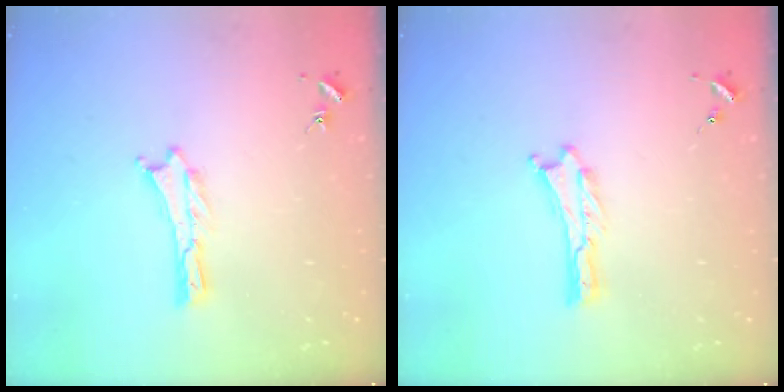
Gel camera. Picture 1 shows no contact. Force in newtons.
{"total": 0.0}